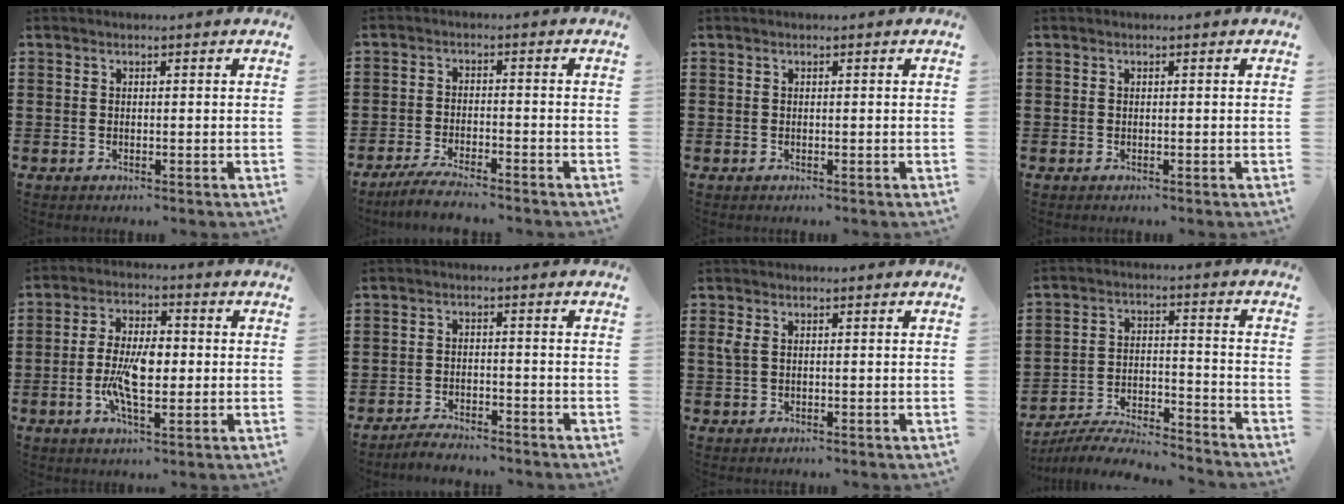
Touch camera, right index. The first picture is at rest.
{"total": 3.9, "force": [-3.6, 0.0, 1.6], "torque": [-0.035, -0.002, -0.070]}
{"total": 0.0}
{"total": 0.0}
{"total": 7.9, "force": [-1.0, 3.5, 7.0], "torque": [-0.151, 0.000, -0.025]}
{"total": 2.6, "force": [-2.6, 0.2, 0.0], "torque": [-0.008, 0.002, -0.055]}
{"total": 1.7, "force": [0.4, 0.8, 1.4], "torque": [-0.045, 0.001, 0.001]}
{"total": 6.7, "force": [-6.4, 0.5, 1.7], "torque": [-0.035, 0.006, -0.127]}